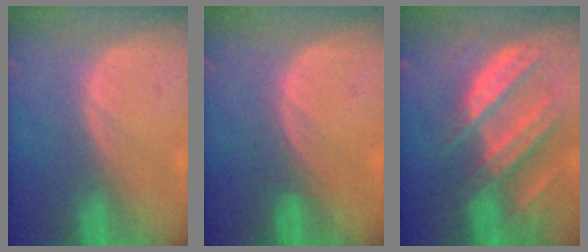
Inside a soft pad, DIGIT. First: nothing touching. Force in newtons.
{"total": 1.0, "press": 0.9, "slide": 0.3}
{"total": 10.3, "press": 9.1, "slide": 4.8}